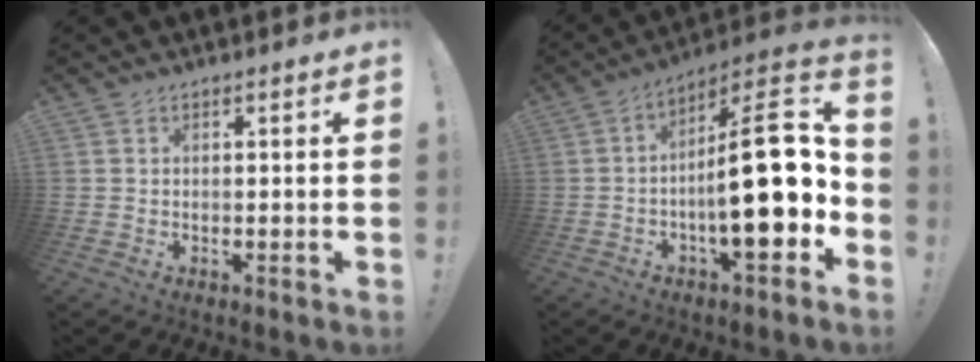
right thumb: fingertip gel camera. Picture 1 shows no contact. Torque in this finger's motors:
{"motor_torque": [2.78, 2.22, 2.19, -0.58, 0.46]}